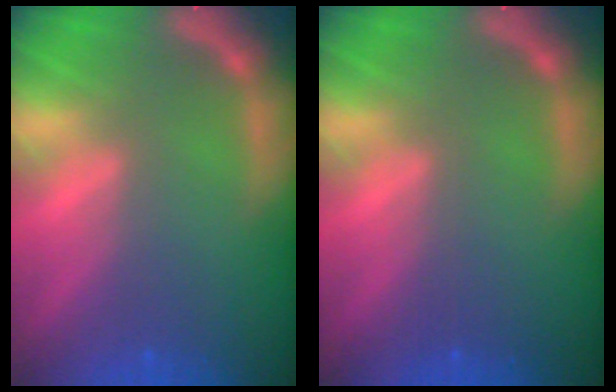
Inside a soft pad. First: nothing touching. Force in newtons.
{"total": 0.0}